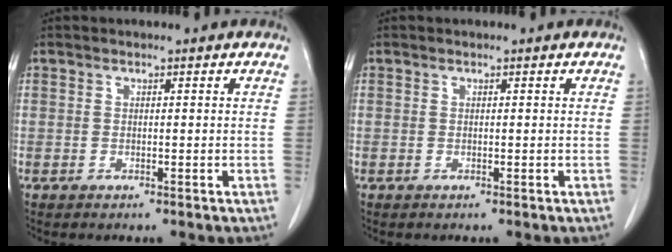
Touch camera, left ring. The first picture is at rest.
{"total": 0.0}